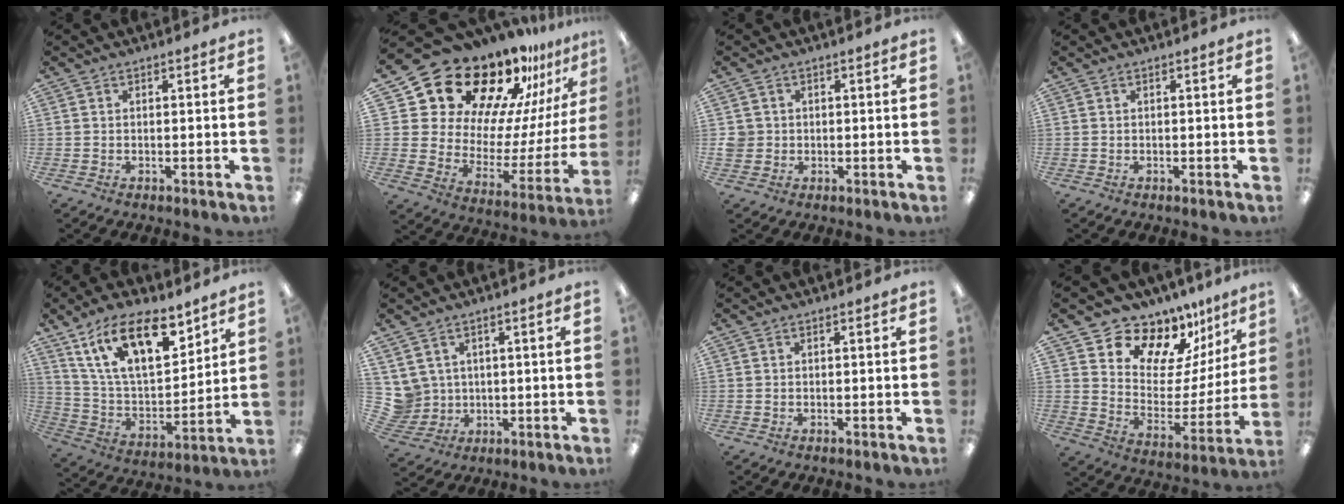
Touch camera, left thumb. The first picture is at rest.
{"total": 22.2, "force": [18.1, 10.7, 6.9], "torque": [-0.115, -0.152, 0.338]}
{"total": 2.9, "force": [0.0, 2.9, 0.1], "torque": [-0.006, 0.004, 0.000]}
{"total": 0.0}
{"total": 18.9, "force": [11.5, 8.1, 12.5], "torque": [-0.240, -0.047, 0.202]}
{"total": 5.7, "force": [2.2, 5.2, 0.1], "torque": [-0.040, -0.008, 0.048]}
{"total": 0.0}
{"total": 13.7, "force": [11.4, 7.0, 2.6], "torque": [-0.040, -0.111, 0.206]}